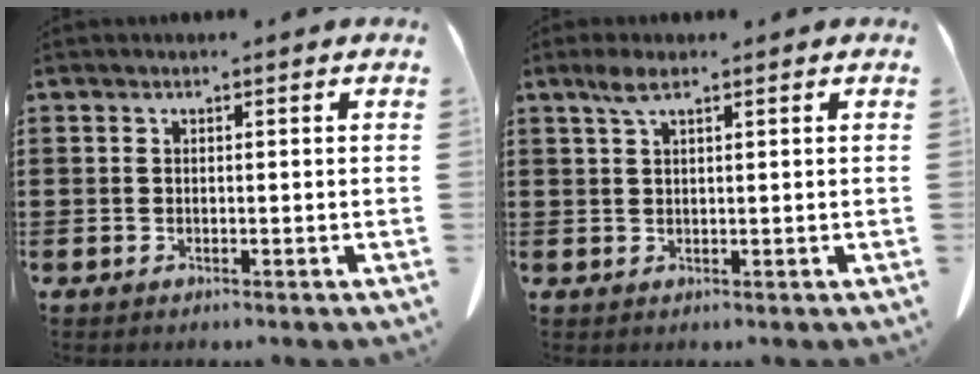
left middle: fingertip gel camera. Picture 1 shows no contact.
{"total": 2.8, "force": [1.6, 0.7, 2.2], "torque": [-0.048, 0.004, 0.028]}